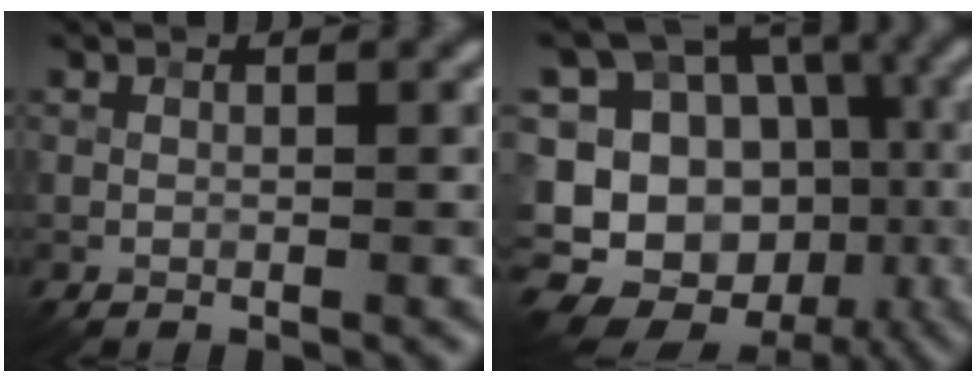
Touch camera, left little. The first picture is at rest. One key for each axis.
{"total": 18.4, "fx": -6.2, "fy": 15.5, "fz": 7.8, "tx": -0.174, "ty": -0.008, "tz": -0.081}